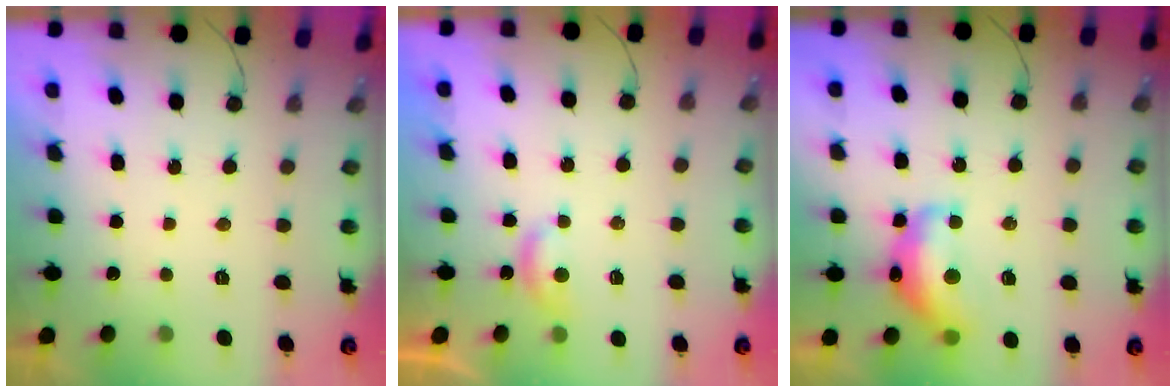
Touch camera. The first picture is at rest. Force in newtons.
{"total": 4.0, "press": 3.9, "slide": 0.5}
{"total": 14.5, "press": 14.4, "slide": 1.1}